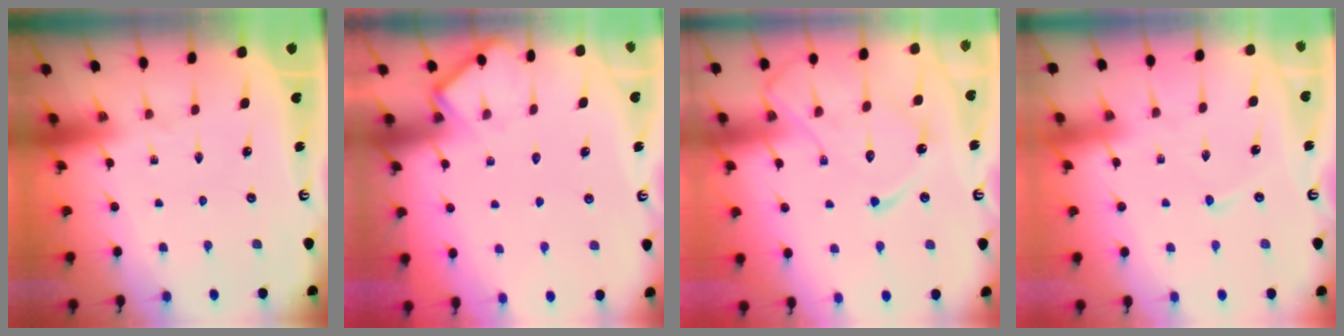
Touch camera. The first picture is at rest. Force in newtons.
{"total": 6.5, "press": 6.5, "slide": 0.5}
{"total": 14.4, "press": 14.4, "slide": 1.1}
{"total": 2.9, "press": 2.9, "slide": 0.3}